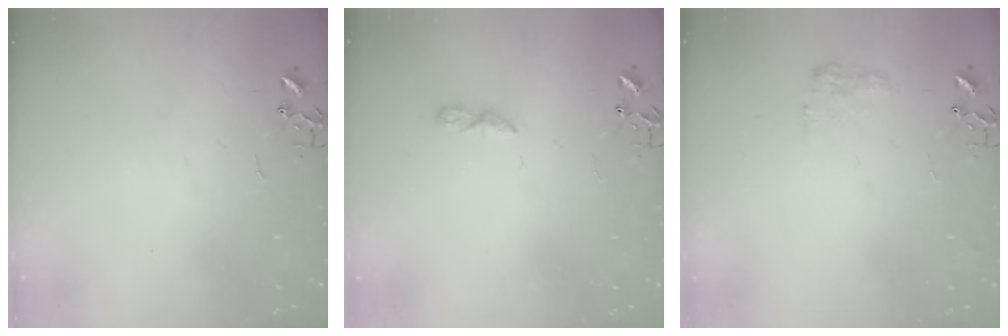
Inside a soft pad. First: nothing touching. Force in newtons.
{"total": 5.5, "press": 5.4, "slide": 0.4}
{"total": 7.8, "press": 7.8, "slide": 0.1}